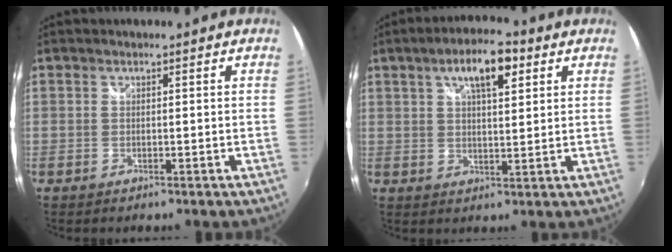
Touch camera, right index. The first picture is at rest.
{"total": 8.8, "force": [4.2, 3.1, 7.1], "torque": [-0.117, 0.019, 0.070]}